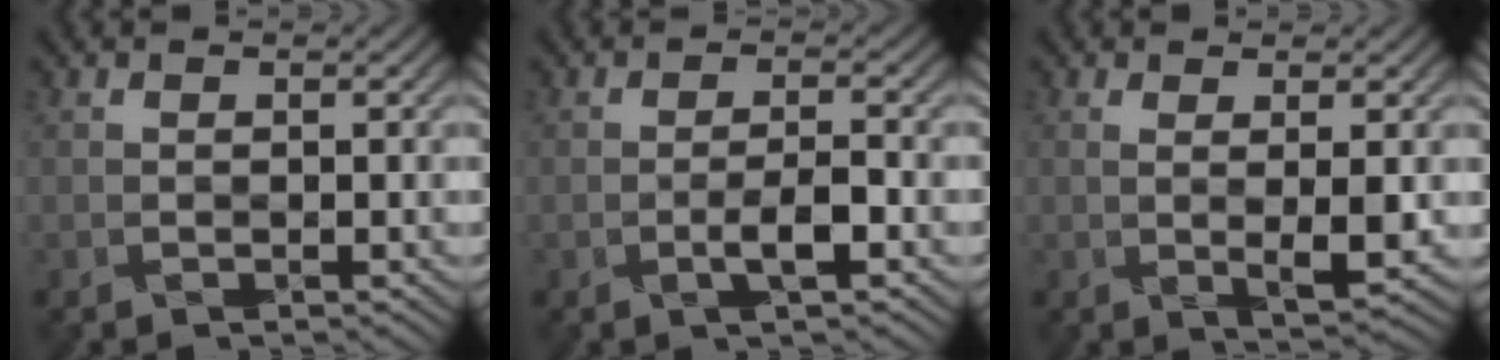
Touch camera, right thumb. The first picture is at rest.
{"total": 2.9, "force": [-1.3, 0.5, 2.6], "torque": [-0.046, 0.008, -0.026]}
{"total": 3.6, "force": [0.5, 0.6, 3.5], "torque": [-0.067, -0.001, 0.016]}